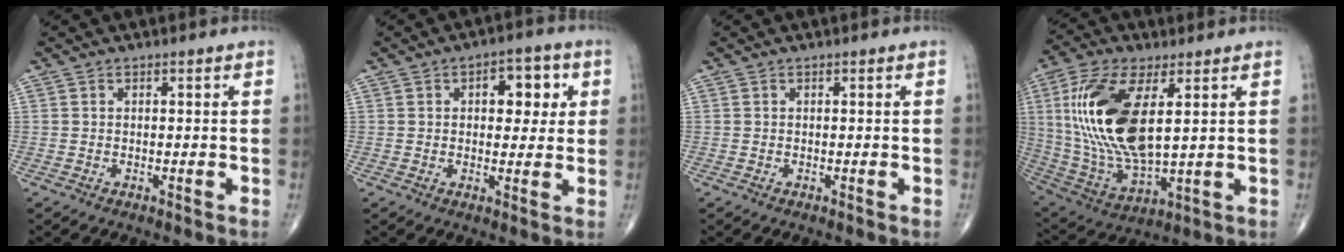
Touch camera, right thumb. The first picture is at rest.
{"total": 7.8, "force": [2.2, 4.5, 6.0], "torque": [-0.042, -0.001, 0.025]}
{"total": 0.0}
{"total": 21.0, "force": [4.3, 9.1, 18.4], "torque": [-0.387, -0.023, 0.088]}